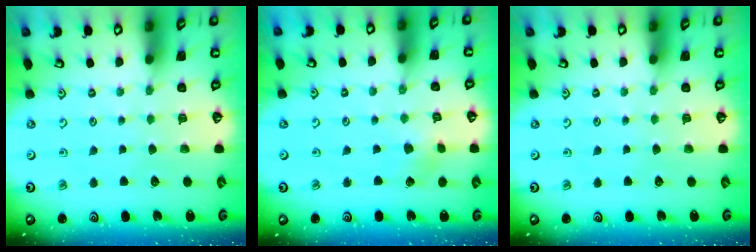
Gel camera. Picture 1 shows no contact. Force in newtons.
{"total": 2.8, "press": 2.8, "slide": 0.5}
{"total": 0.0}